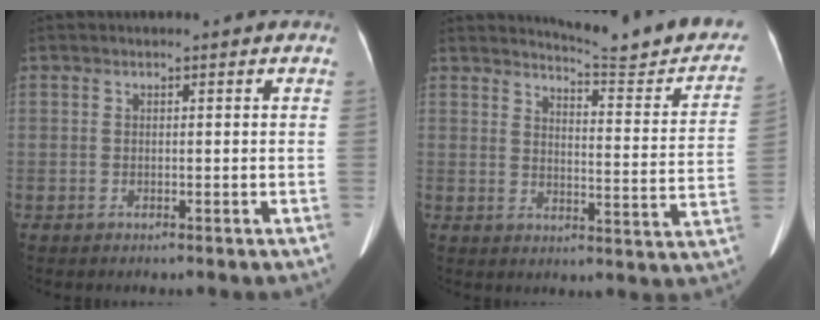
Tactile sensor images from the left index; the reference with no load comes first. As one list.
[{"total": 14.5, "force": [13.7, 0.5, 4.8], "torque": [-0.061, -0.064, 0.158]}]